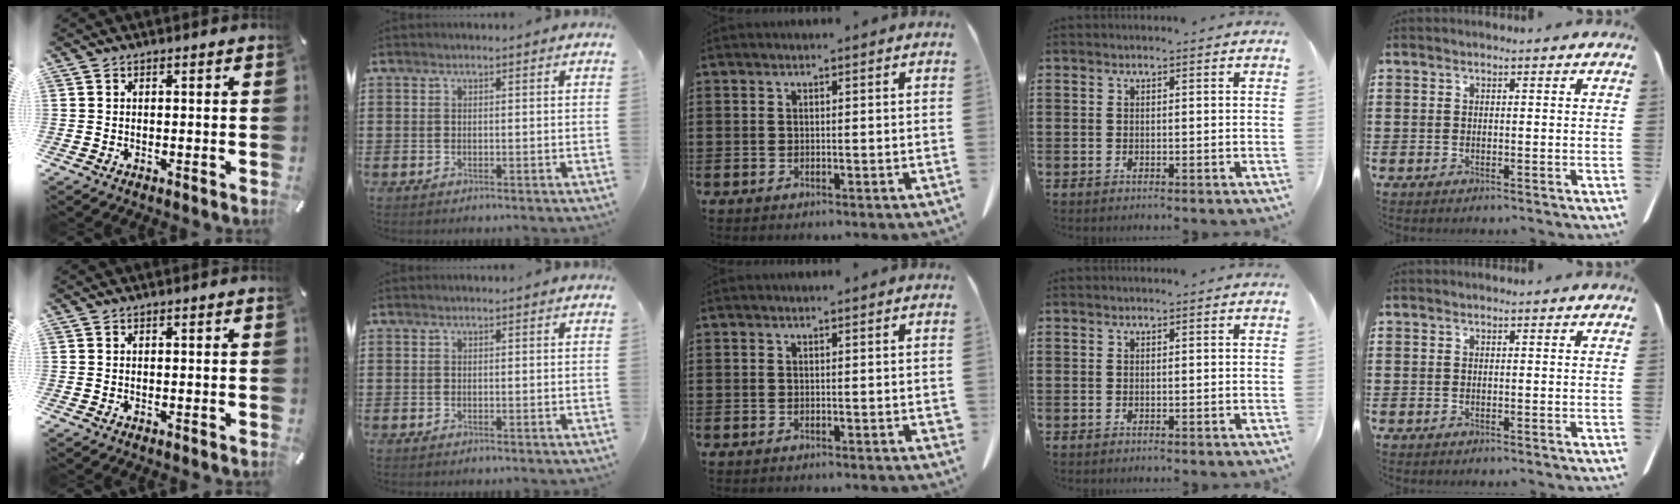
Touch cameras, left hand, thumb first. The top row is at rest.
{}